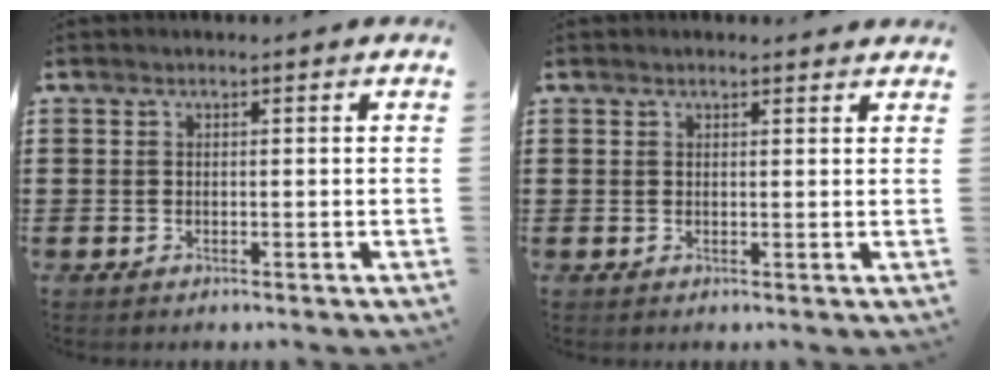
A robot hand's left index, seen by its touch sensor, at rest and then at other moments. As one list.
[{"total": 1.1, "force": [1.0, 0.1, 0.3], "torque": [-0.008, 0.001, 0.020]}]